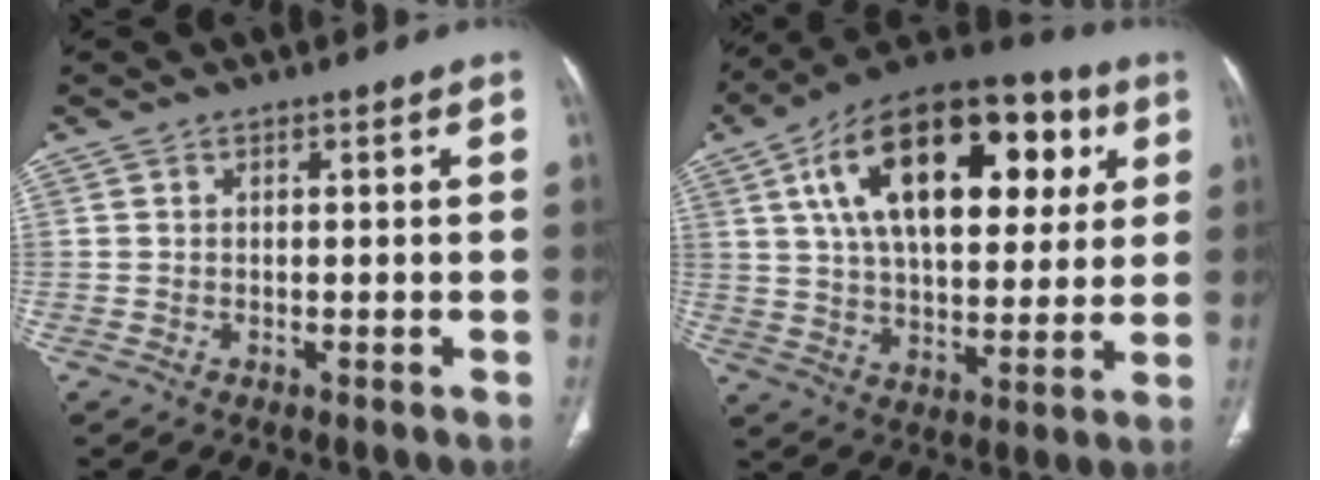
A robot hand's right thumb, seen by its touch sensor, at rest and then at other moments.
{"total": 28.4, "force": [9.2, 15.2, 22.1], "torque": [-0.333, 0.012, 0.143]}